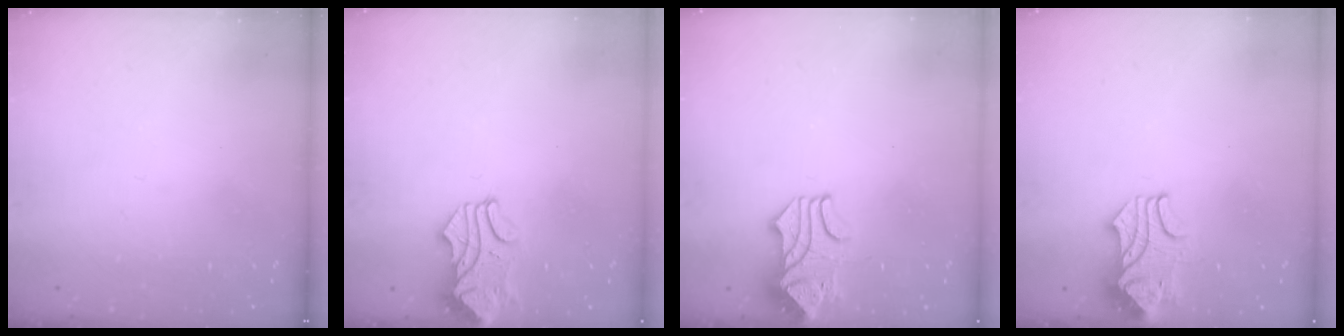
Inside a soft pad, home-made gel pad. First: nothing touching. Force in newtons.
{"total": 0.9, "press": 0.7, "slide": 0.7}
{"total": 2.1, "press": 1.9, "slide": 1.0}
{"total": 2.4, "press": 2.1, "slide": 1.0}